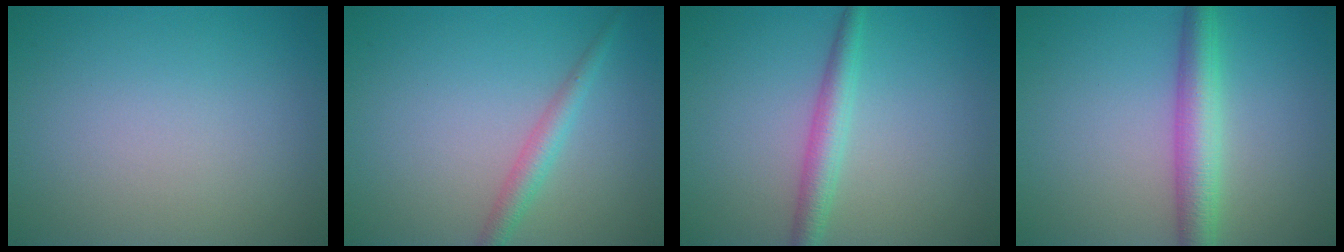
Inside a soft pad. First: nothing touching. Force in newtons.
{"total": 2.1, "press": 2.1, "slide": 0.1}
{"total": 2.7, "press": 2.7, "slide": 0.0}
{"total": 4.3, "press": 4.3, "slide": 0.0}